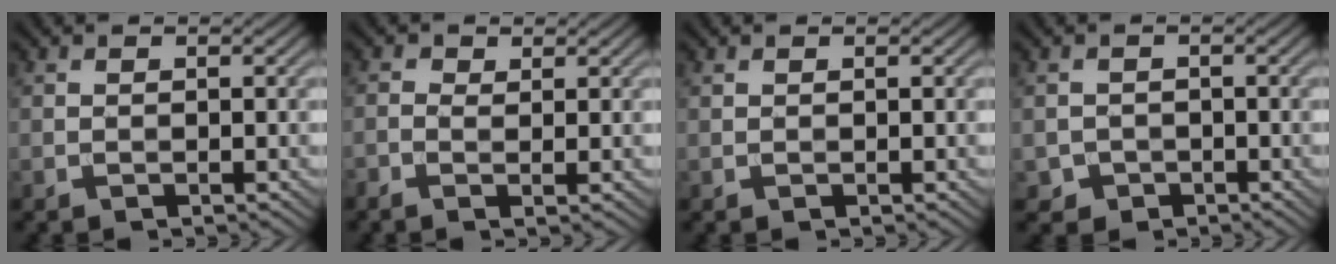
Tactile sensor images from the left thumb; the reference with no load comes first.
{"total": 1.5, "force": [0.1, 0.6, 1.4], "torque": [-0.035, 0.000, -0.004]}
{"total": 0.0}
{"total": 1.9, "force": [-0.9, 1.6, 0.3], "torque": [0.001, -0.006, -0.020]}